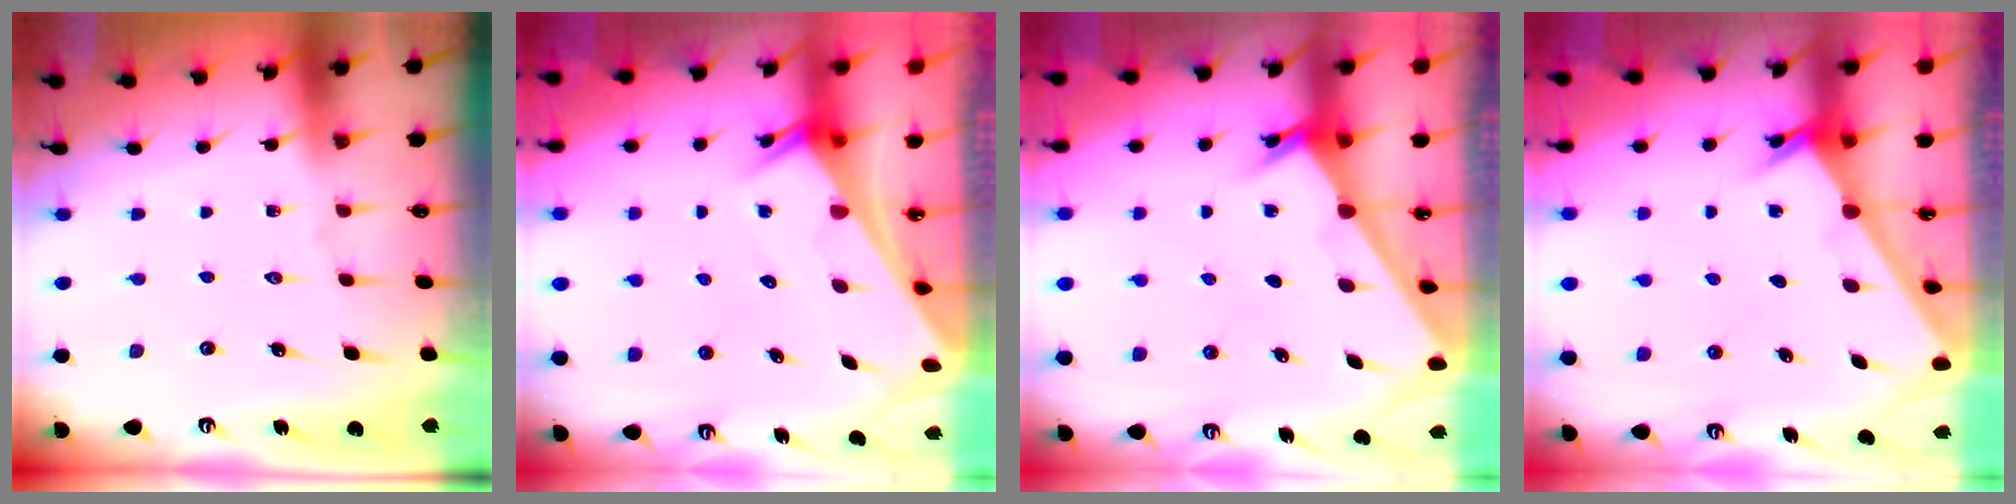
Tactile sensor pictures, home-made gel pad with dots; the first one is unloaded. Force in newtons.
{"total": 2.5, "press": 2.5, "slide": 0.1}
{"total": 2.3, "press": 2.3, "slide": 0.2}
{"total": 2.4, "press": 2.4, "slide": 0.2}